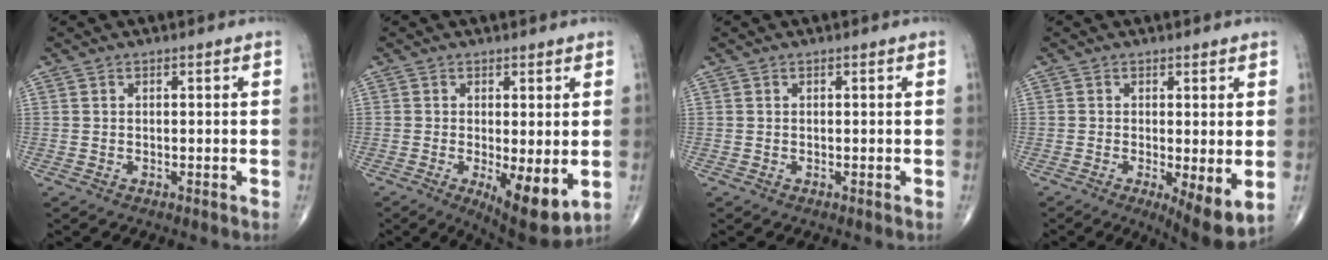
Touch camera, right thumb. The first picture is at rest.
{"total": 9.3, "force": [-1.8, 3.1, 8.6], "torque": [-0.126, -0.027, -0.020]}
{"total": 0.0}
{"total": 6.3, "force": [-1.0, 1.8, 6.0], "torque": [-0.094, -0.021, -0.016]}